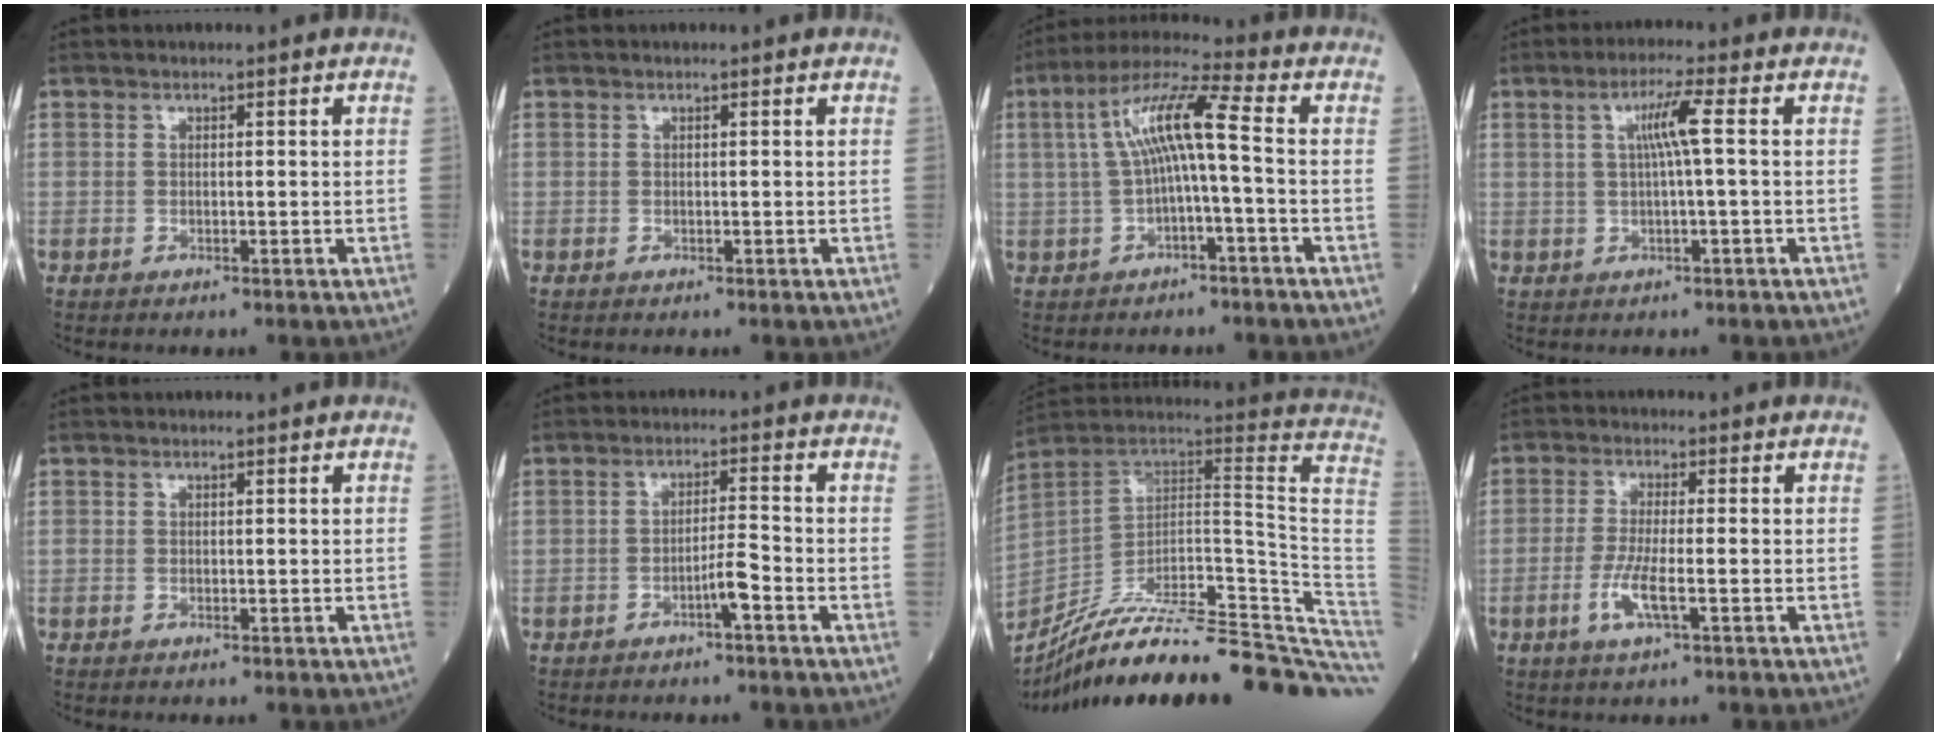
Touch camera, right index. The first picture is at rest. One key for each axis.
{"total": 0.0}
{"total": 9.0, "fx": 0.1, "fy": 0.5, "fz": 9.0, "tx": -0.168, "ty": 0.035, "tz": 0.001}
{"total": 4.7, "fx": 0.8, "fy": -0.6, "fz": 4.6, "tx": -0.086, "ty": 0.007, "tz": 0.016}
{"total": 0.0}
{"total": 3.1, "fx": -1.8, "fy": -0.2, "fz": 2.6, "tx": -0.040, "ty": 0.000, "tz": -0.032}
{"total": 35.4, "fx": -30.0, "fy": 3.2, "fz": 18.5, "tx": -0.149, "ty": -0.021, "tz": -0.417}
{"total": 5.0, "fx": -1.8, "fy": 0.3, "fz": 4.7, "tx": -0.098, "ty": -0.009, "tz": -0.035}